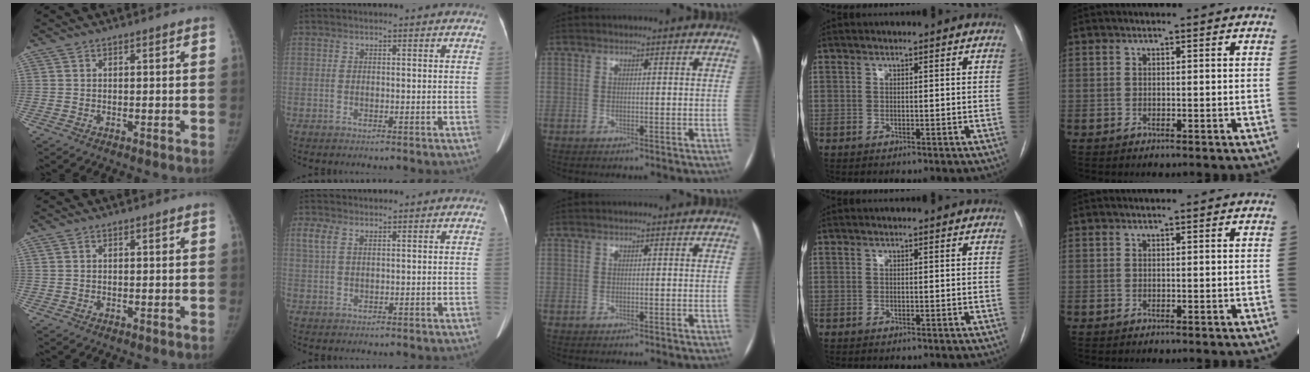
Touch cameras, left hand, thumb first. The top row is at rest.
{"thumb": {"total": 0.5, "force": [0.2, 0.3, 0.3], "torque": [-0.005, 0.007, 0.005]}, "index": {"total": 2.6, "force": [1.3, 1.2, 1.9], "torque": [-0.053, 0.020, 0.035]}}